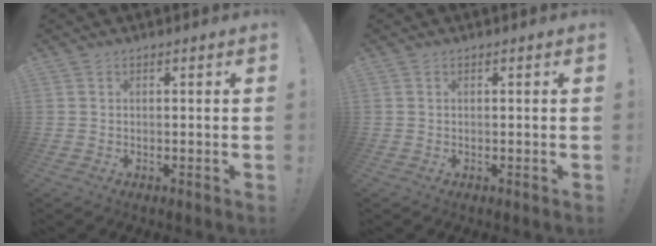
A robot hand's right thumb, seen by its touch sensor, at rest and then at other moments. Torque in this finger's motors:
{"motor_torque": [-0.05, -0.12, -0.22, 0.31, 0.00]}